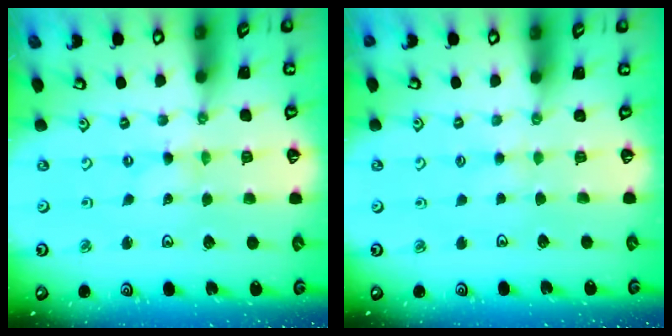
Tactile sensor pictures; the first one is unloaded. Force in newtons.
{"total": 2.0, "press": 1.9, "slide": 0.4}